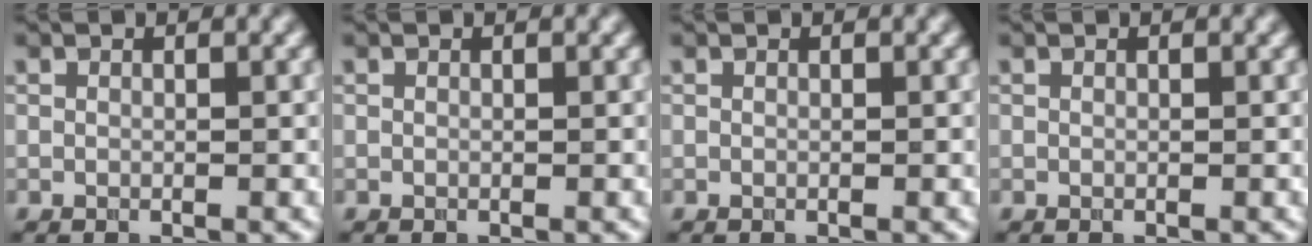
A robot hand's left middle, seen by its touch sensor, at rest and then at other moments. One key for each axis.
{"total": 0.0}
{"total": 0.0}
{"total": 0.0}